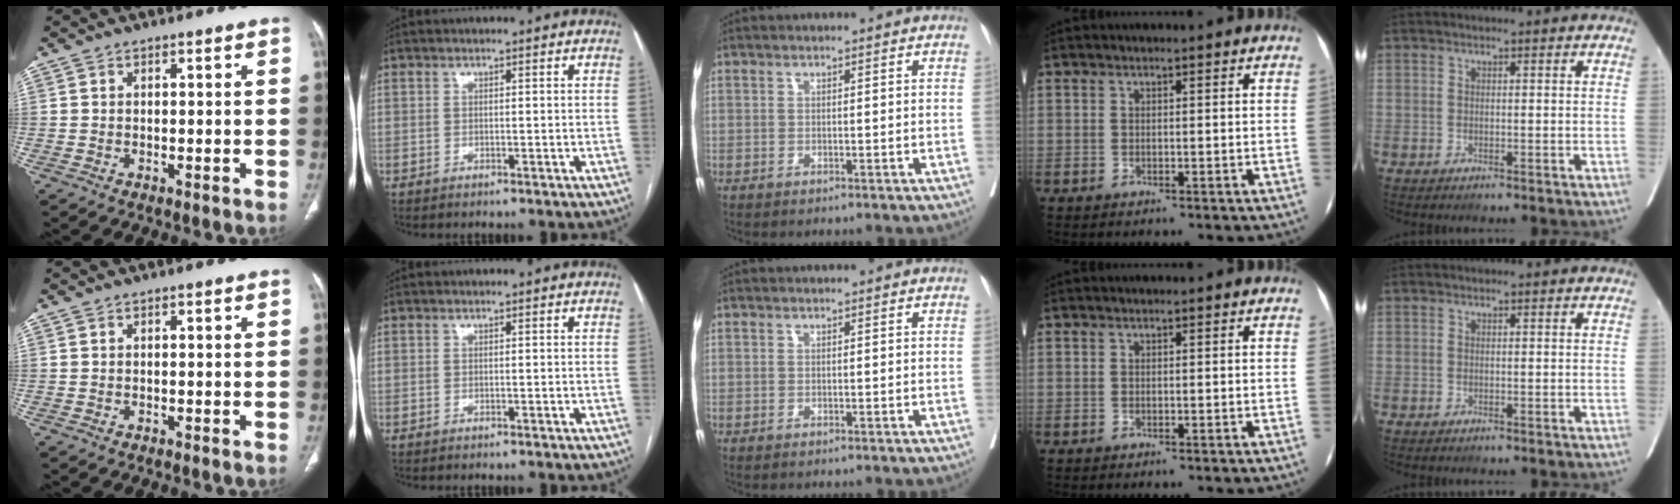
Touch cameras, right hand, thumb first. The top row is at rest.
{}